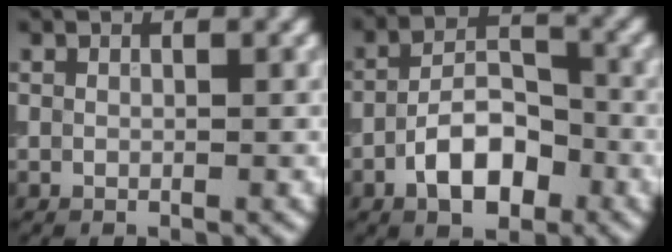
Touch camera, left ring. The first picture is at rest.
{"total": 5.8, "force": [-2.7, 2.9, 4.2], "torque": [-0.064, 0.010, -0.051]}